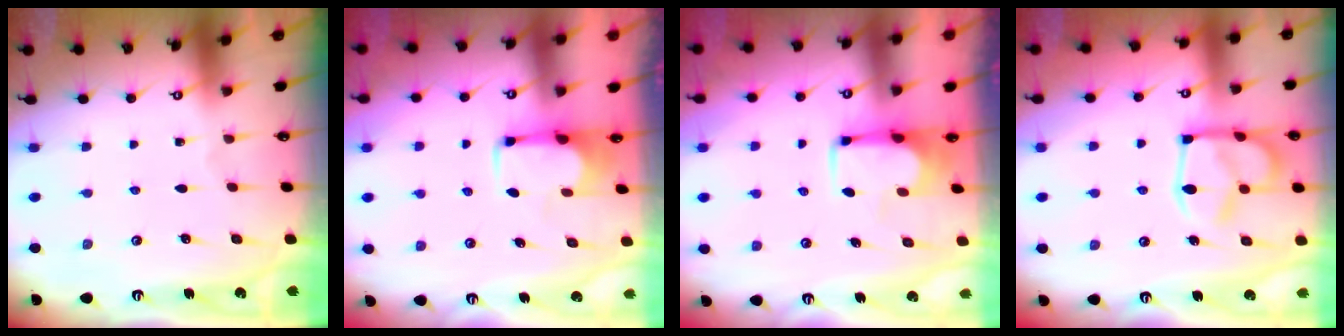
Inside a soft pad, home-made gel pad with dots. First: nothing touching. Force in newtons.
{"total": 1.8, "press": 1.6, "slide": 0.8}
{"total": 3.7, "press": 3.7, "slide": 0.3}
{"total": 15.0, "press": 15.0, "slide": 1.1}